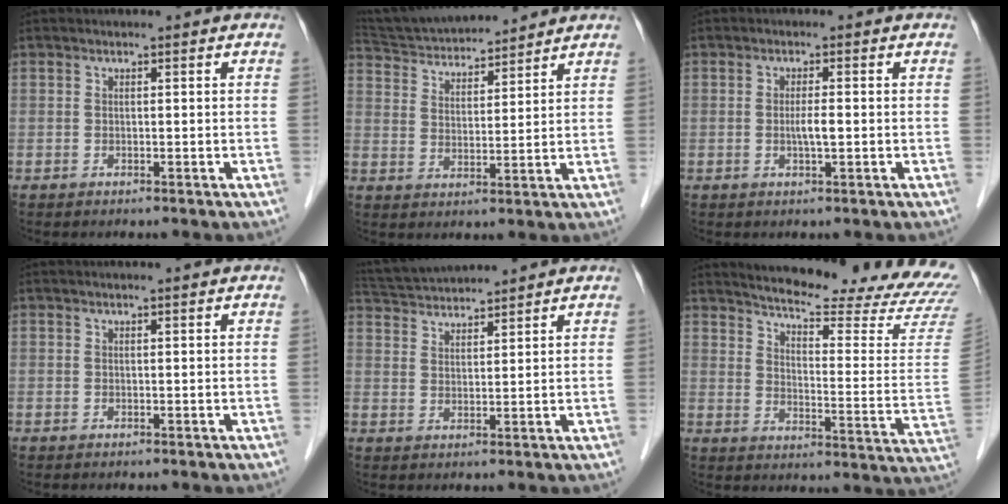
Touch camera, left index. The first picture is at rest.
{"total": 13.8, "force": [13.0, 2.0, 4.3], "torque": [-0.081, 0.029, 0.220]}
{"total": 2.1, "force": [-0.4, 0.2, 2.1], "torque": [-0.043, -0.002, -0.006]}
{"total": 1.3, "force": [1.1, -0.2, 0.5], "torque": [-0.009, 0.013, 0.021]}
{"total": 8.1, "force": [7.9, 0.0, 1.8], "torque": [-0.042, 0.031, 0.138]}
{"total": 24.3, "force": [22.5, 0.9, 9.0], "torque": [-0.134, -0.113, 0.270]}